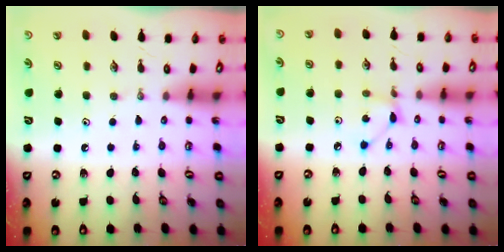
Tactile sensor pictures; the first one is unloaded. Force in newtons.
{"total": 2.6, "press": 2.6, "slide": 0.0}